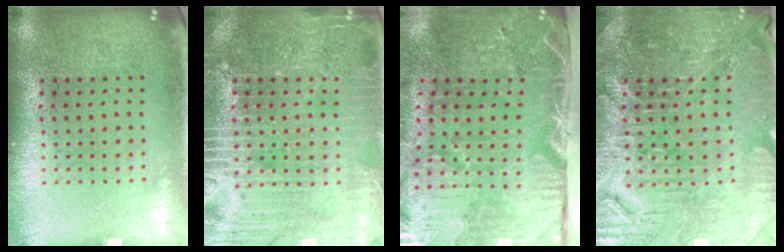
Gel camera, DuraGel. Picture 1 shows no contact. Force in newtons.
{"total": 4.3, "press": 4.2, "slide": 1.0}
{"total": 5.4, "press": 4.5, "slide": 3.1}
{"total": 4.2, "press": 4.1, "slide": 1.0}